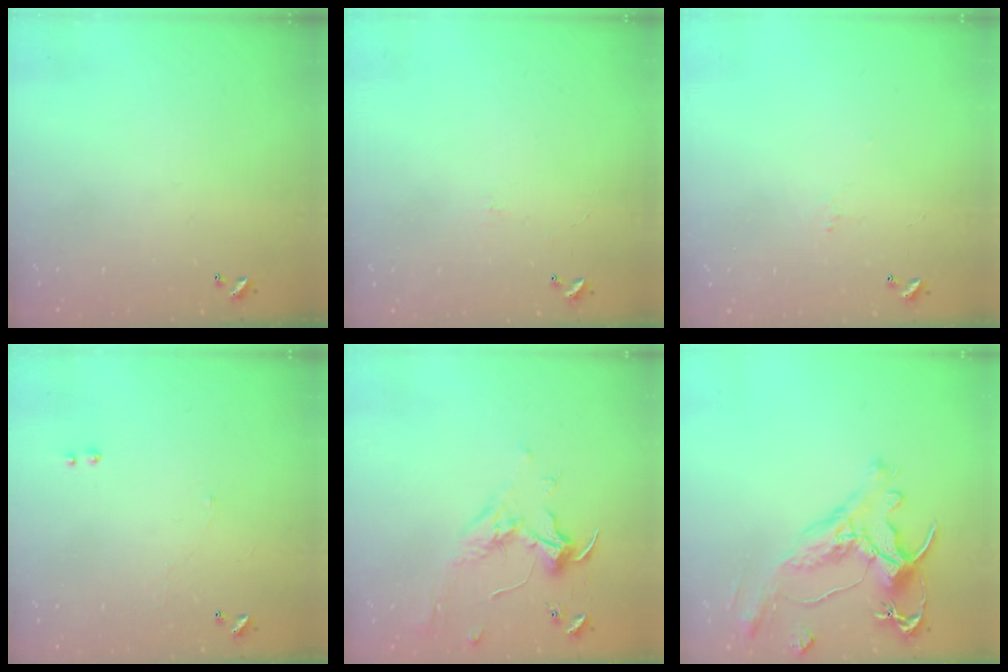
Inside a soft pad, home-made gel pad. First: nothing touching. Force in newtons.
{"total": 1.8, "press": 1.7, "slide": 0.4}
{"total": 1.9, "press": 1.8, "slide": 0.6}
{"total": 1.2, "press": 1.0, "slide": 0.6}
{"total": 1.8, "press": 1.6, "slide": 0.7}
{"total": 1.5, "press": 0.7, "slide": 1.3}